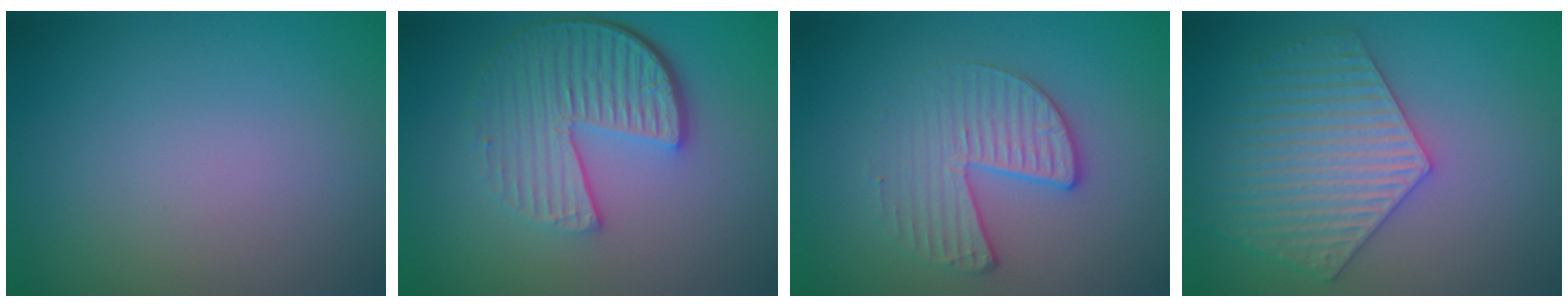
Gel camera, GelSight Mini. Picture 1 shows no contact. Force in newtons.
{"total": 6.3, "press": 4.5, "slide": 4.4}
{"total": 3.3, "press": 3.0, "slide": 1.3}
{"total": 5.6, "press": 5.0, "slide": 2.6}